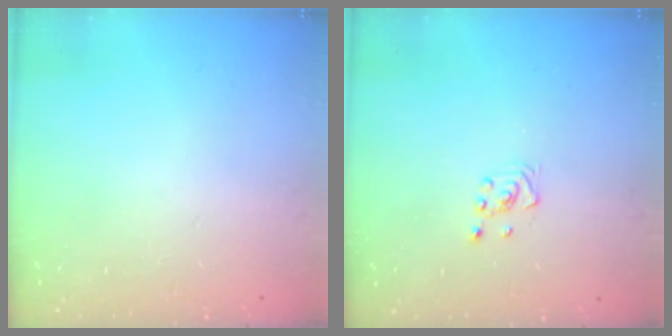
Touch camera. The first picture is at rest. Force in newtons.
{"total": 2.6, "press": 2.4, "slide": 1.0}